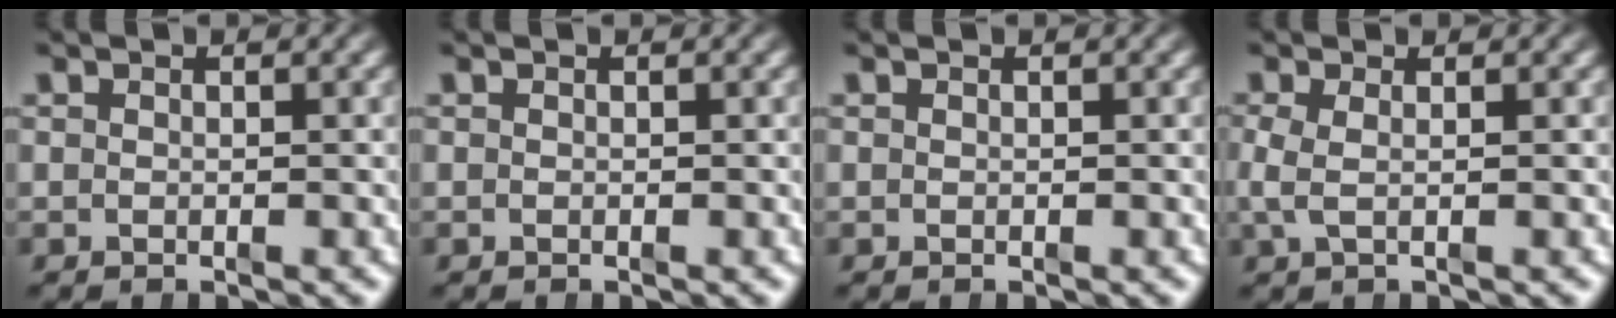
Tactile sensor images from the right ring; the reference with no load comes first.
{"total": 0.0}
{"total": 0.0}
{"total": 2.1, "force": [0.1, 1.0, 1.9], "torque": [-0.052, -0.011, 0.008]}